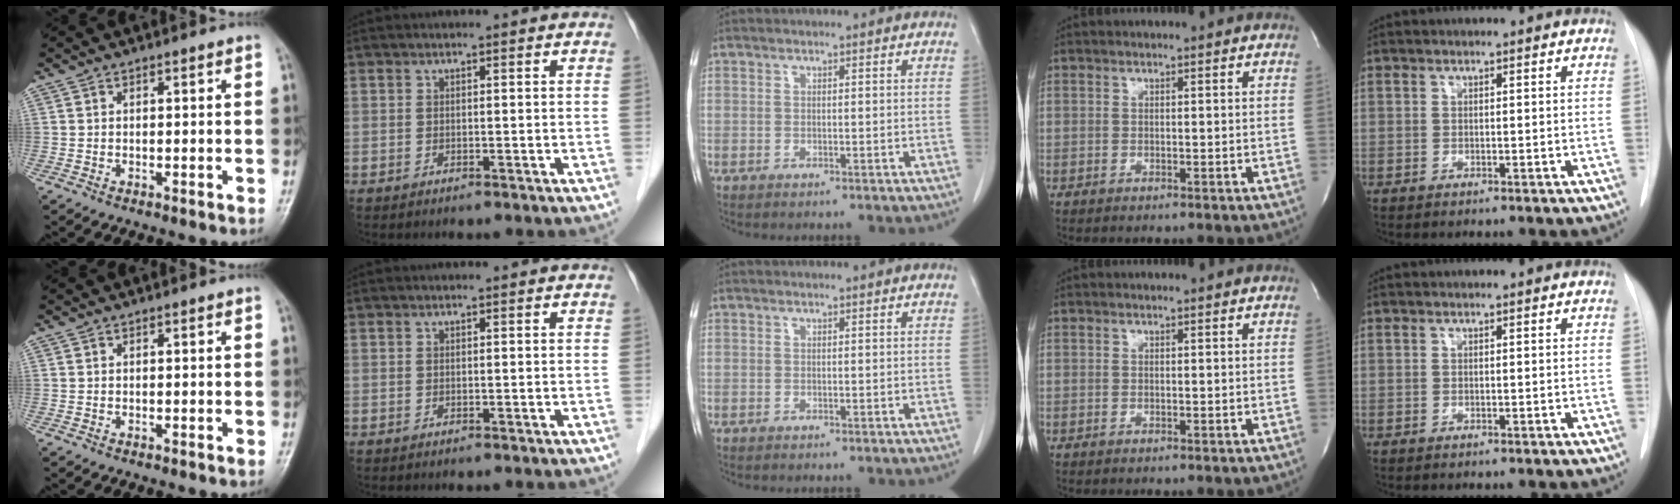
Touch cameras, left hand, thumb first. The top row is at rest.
{}